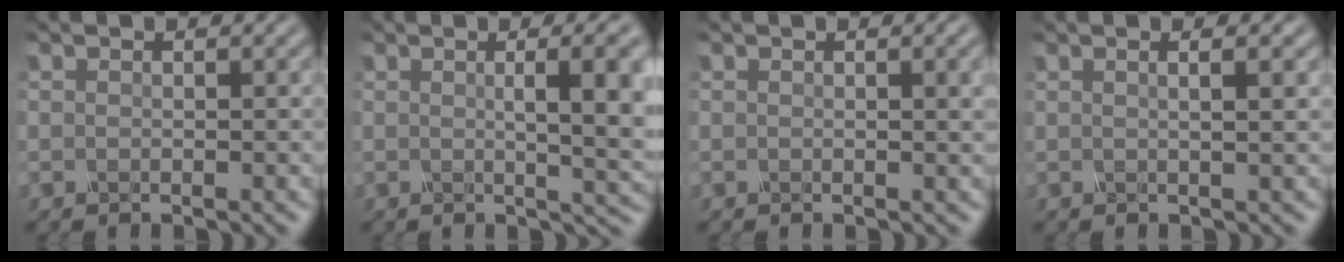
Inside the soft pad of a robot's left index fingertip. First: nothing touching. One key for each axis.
{"total": 7.6, "fx": 1.0, "fy": 2.4, "fz": 7.2, "tx": -0.057, "ty": 0.012, "tz": 0.012}
{"total": 1.9, "fx": 0.5, "fy": 0.6, "fz": 1.8, "tx": -0.011, "ty": 0.008, "tz": 0.007}
{"total": 2.9, "fx": 1.1, "fy": 1.3, "fz": 2.3, "tx": -0.009, "ty": 0.017, "tz": -0.011}